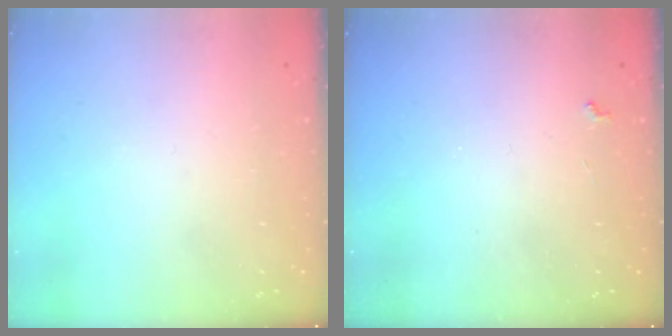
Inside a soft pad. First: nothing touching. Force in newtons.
{"total": 3.6, "press": 3.5, "slide": 0.5}